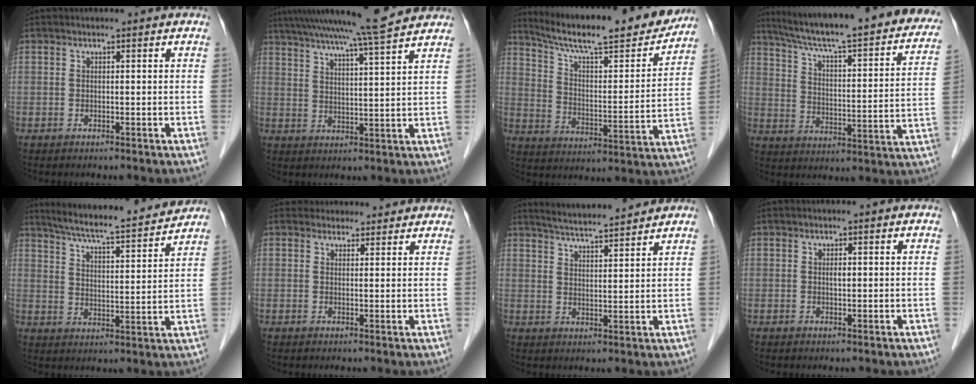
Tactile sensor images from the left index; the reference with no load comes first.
{"total": 14.3, "force": [12.7, -1.1, 6.6], "torque": [-0.117, 0.007, 0.181]}
{"total": 22.6, "force": [20.1, 2.3, 10.0], "torque": [-0.163, -0.028, 0.290]}
{"total": 31.0, "force": [26.4, 4.1, 15.7], "torque": [-0.241, -0.042, 0.340]}
{"total": 15.7, "force": [14.5, 0.3, 5.9], "torque": [-0.102, -0.002, 0.211]}
{"total": 6.1, "force": [5.7, 2.2, 0.2], "torque": [0.011, 0.017, 0.062]}
{"total": 10.0, "force": [9.5, 0.3, 3.4], "torque": [-0.064, 0.017, 0.145]}
{"total": 0.6, "force": [0.2, 0.2, 0.6], "torque": [-0.013, -0.002, 0.003]}